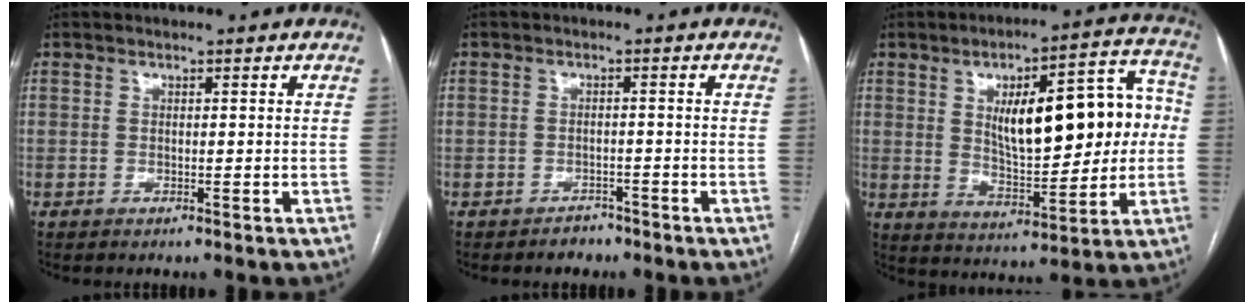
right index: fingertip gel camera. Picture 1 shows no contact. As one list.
[{"total": 2.2, "force": [-1.7, 1.4, 0.2], "torque": [-0.006, 0.005, -0.025]}, {"total": 18.5, "force": [2.4, 6.6, 17.1], "torque": [-0.241, 0.039, 0.046]}]